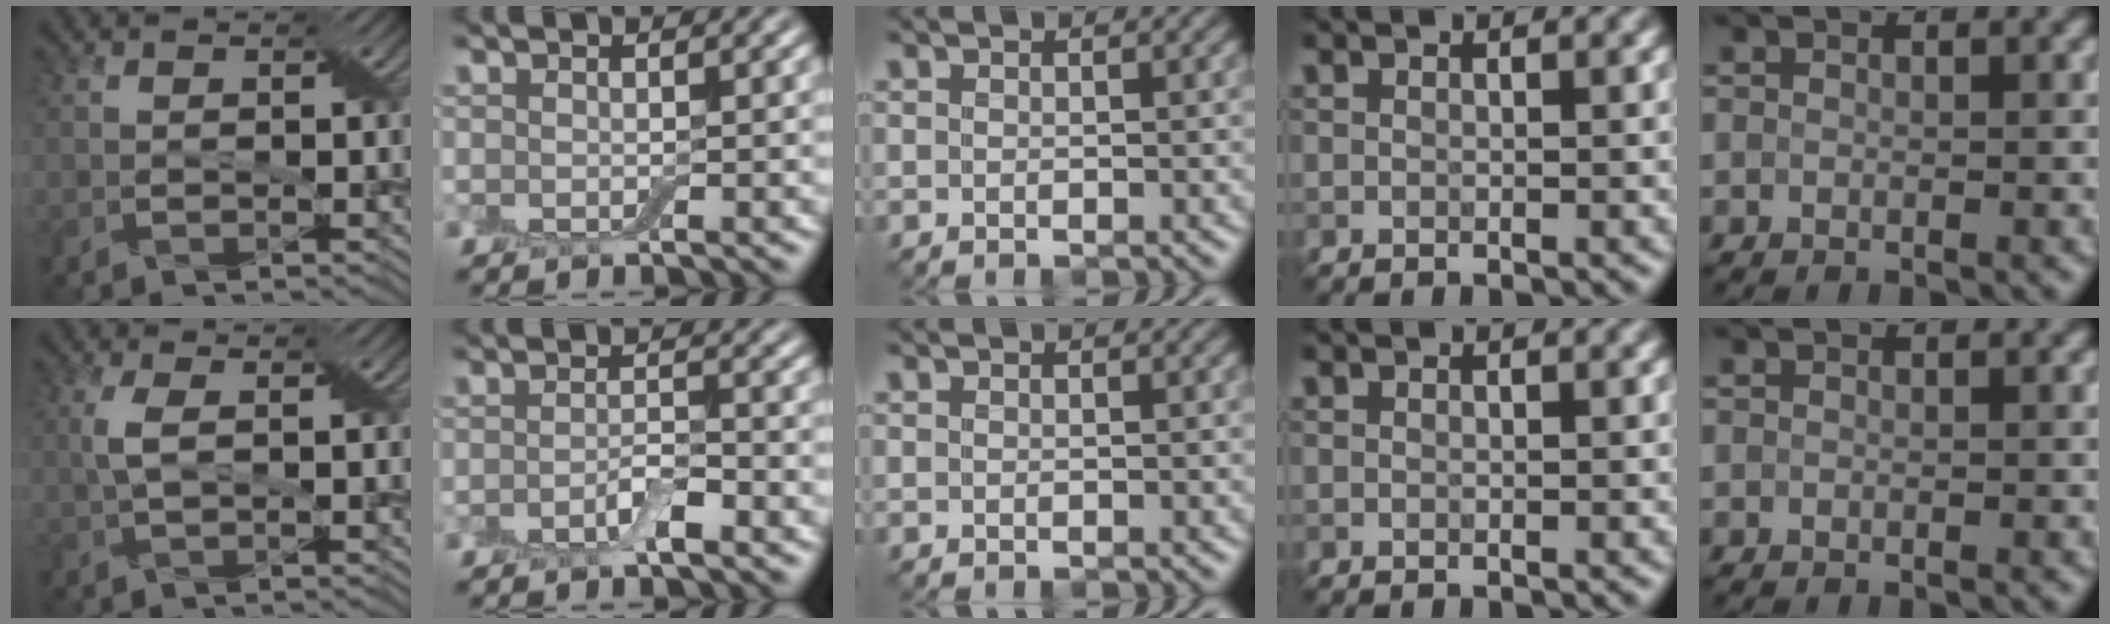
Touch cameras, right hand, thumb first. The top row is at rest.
{"thumb": {"total": 2.8, "force": [0.4, 0.8, 2.6], "torque": [-0.067, 0.008, 0.008]}, "index": {"total": 2.0, "force": [-1.0, 0.6, 1.6], "torque": [-0.031, 0.001, -0.020]}}